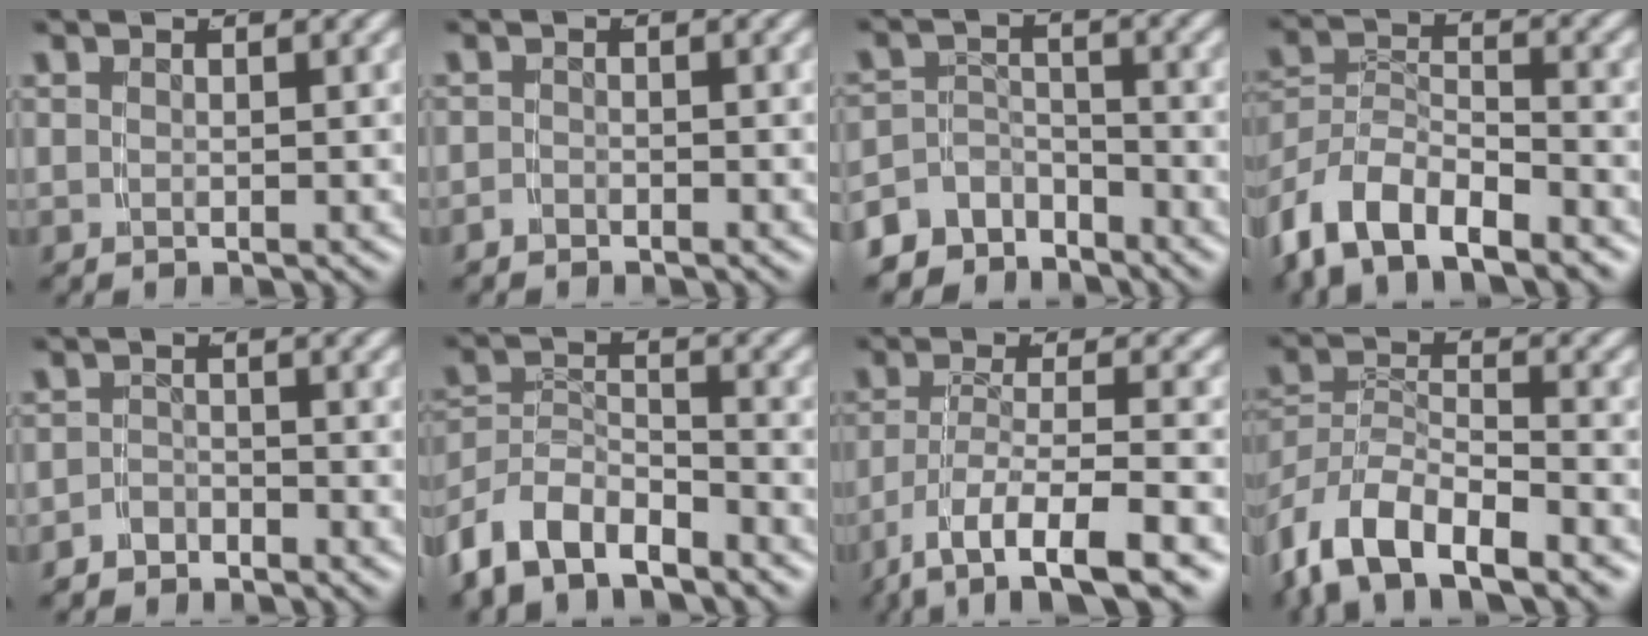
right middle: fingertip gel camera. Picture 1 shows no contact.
{"total": 1.1, "force": [-1.1, 0.0, -0.1], "torque": [0.003, -0.007, -0.018]}
{"total": 6.5, "force": [-4.7, 4.0, 2.1], "torque": [-0.040, -0.018, -0.077]}
{"total": 8.0, "force": [-4.7, 5.3, 3.6], "torque": [-0.103, -0.022, -0.078]}
{"total": 2.7, "force": [-2.4, 1.1, -0.1], "torque": [0.001, -0.010, -0.040]}
{"total": 6.7, "force": [-4.4, 4.2, 2.8], "torque": [-0.075, -0.024, -0.070]}
{"total": 9.1, "force": [-5.9, 3.3, 6.1], "torque": [-0.121, -0.039, -0.069]}
{"total": 9.5, "force": [-4.9, 6.6, 4.6], "torque": [-0.118, -0.026, -0.082]}